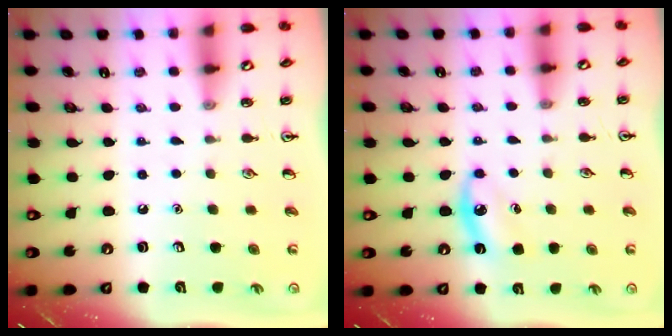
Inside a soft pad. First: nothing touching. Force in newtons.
{"total": 6.0, "press": 5.6, "slide": 2.0}